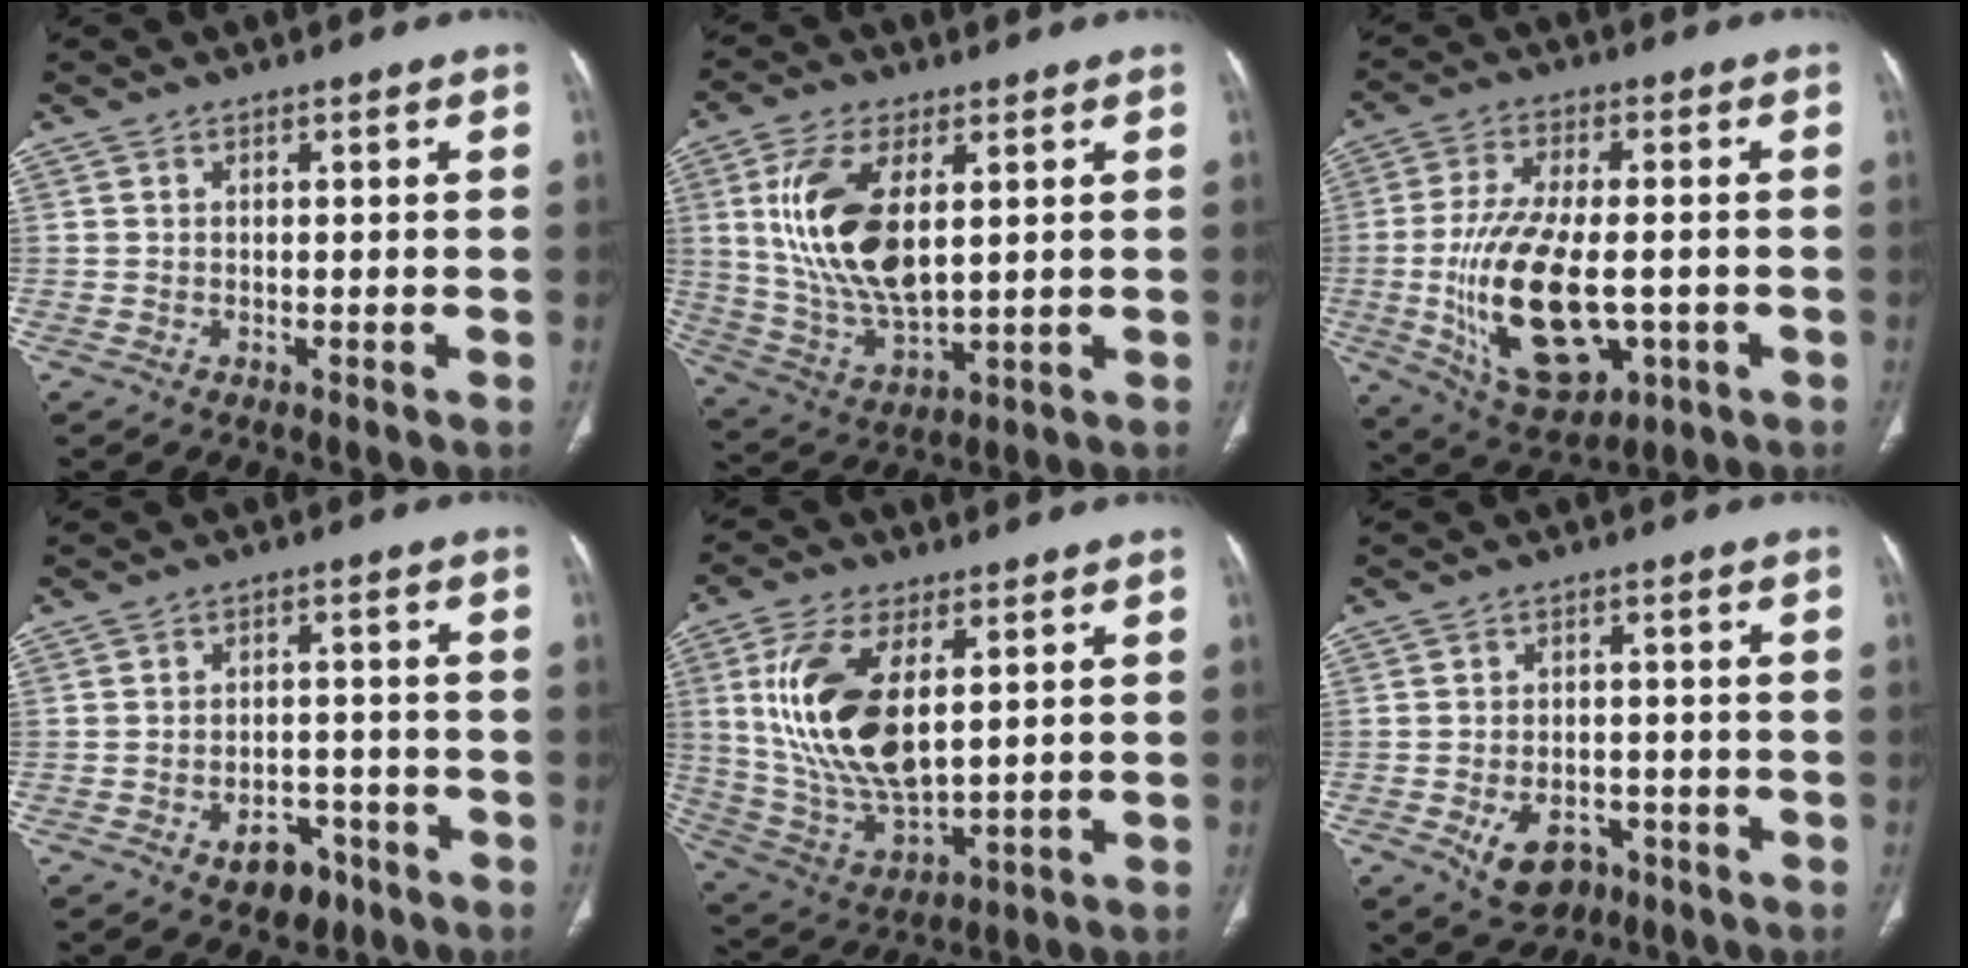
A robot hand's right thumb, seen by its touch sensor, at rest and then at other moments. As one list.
[{"total": 16.5, "force": [3.8, 8.1, 13.9], "torque": [-0.276, -0.018, 0.082]}, {"total": 18.9, "force": [-3.1, 9.4, 16.0], "torque": [-0.296, -0.005, -0.033]}, {"total": 6.3, "force": [-3.5, 4.2, 3.2], "torque": [-0.023, 0.030, -0.045]}, {"total": 18.4, "force": [4.3, 8.9, 15.5], "torque": [-0.306, -0.021, 0.094]}, {"total": 7.3, "force": [-3.5, 5.0, 4.0], "torque": [-0.055, 0.020, -0.045]}]